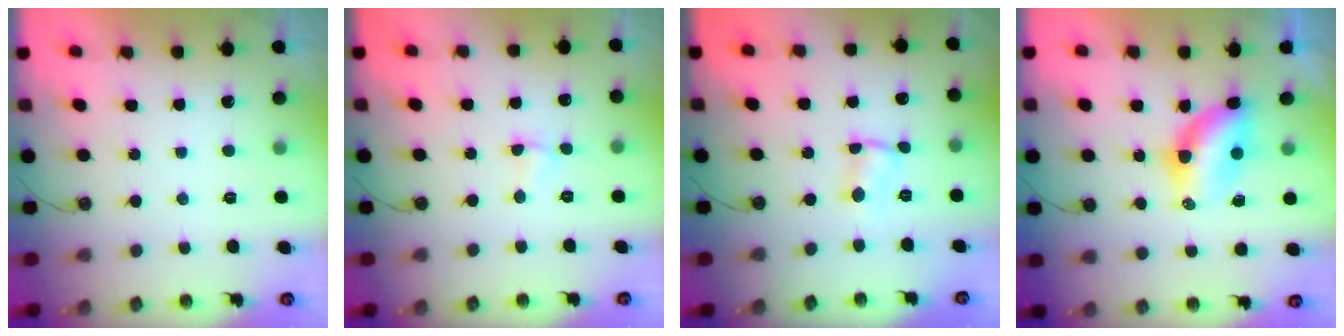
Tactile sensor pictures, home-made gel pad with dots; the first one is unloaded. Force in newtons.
{"total": 2.7, "press": 2.6, "slide": 0.7}
{"total": 1.4, "press": 1.4, "slide": 0.0}
{"total": 8.5, "press": 7.7, "slide": 3.7}